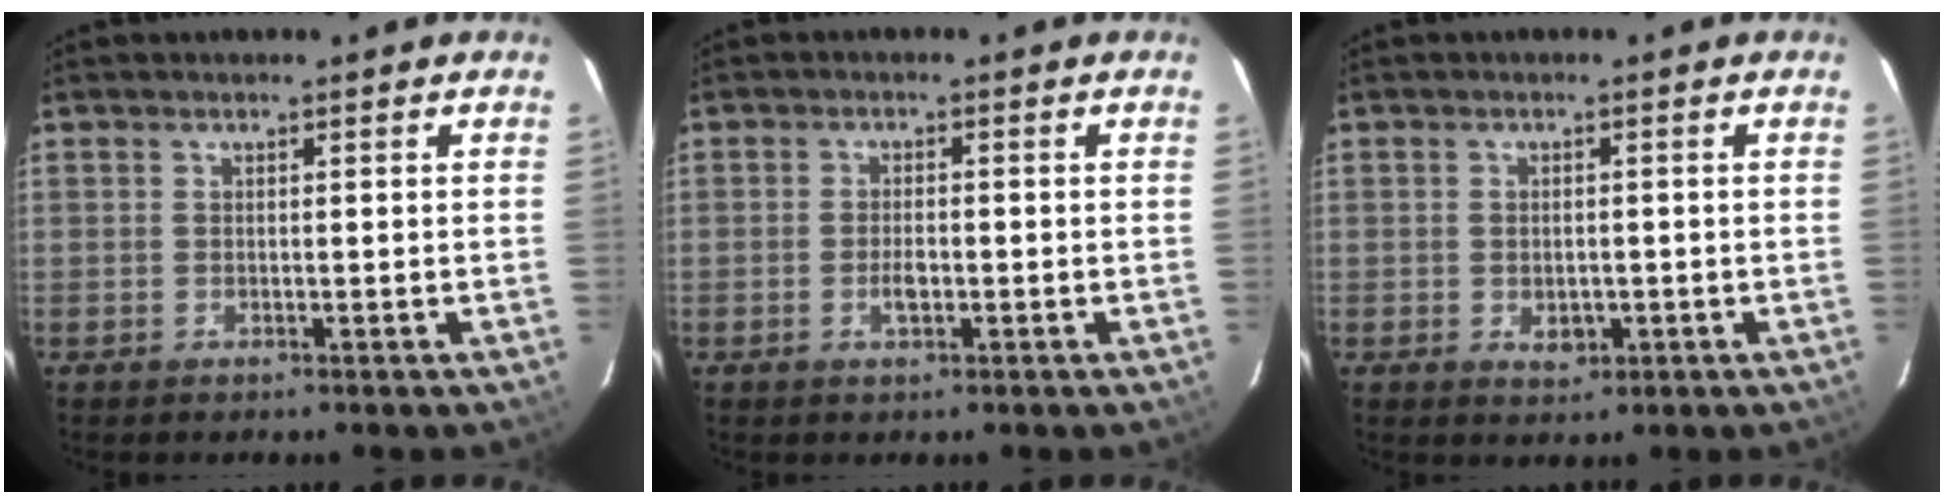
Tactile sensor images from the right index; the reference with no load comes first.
{"total": 2.6, "force": [-0.7, 1.2, 2.2], "torque": [-0.041, -0.001, -0.013]}
{"total": 3.0, "force": [-0.6, 2.2, 1.9], "torque": [-0.031, -0.003, -0.004]}